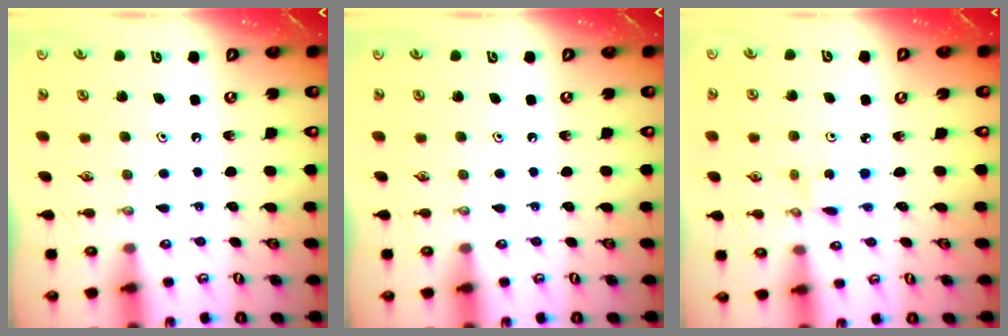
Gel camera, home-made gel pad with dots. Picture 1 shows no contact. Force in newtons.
{"total": 0.0}
{"total": 1.7, "press": 1.7, "slide": 0.3}